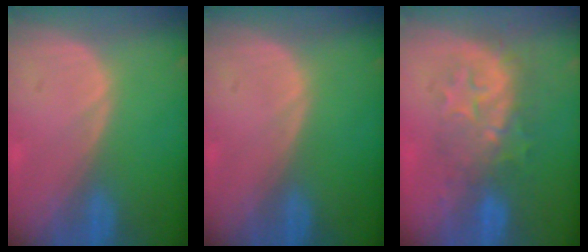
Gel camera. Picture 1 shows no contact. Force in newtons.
{"total": 0.0}
{"total": 8.4, "press": 7.9, "slide": 2.7}